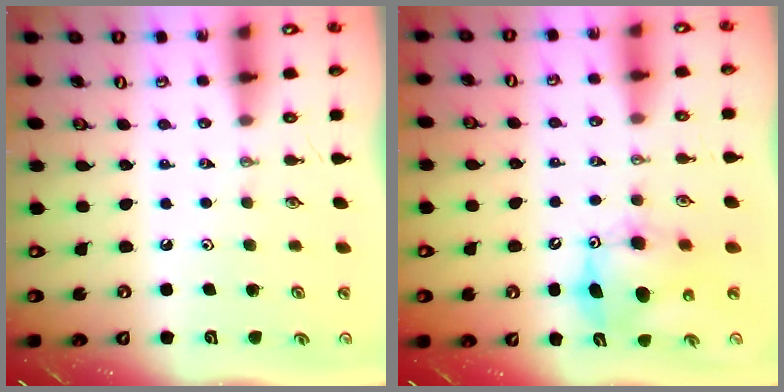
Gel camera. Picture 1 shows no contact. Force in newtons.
{"total": 8.8, "press": 8.8, "slide": 0.6}